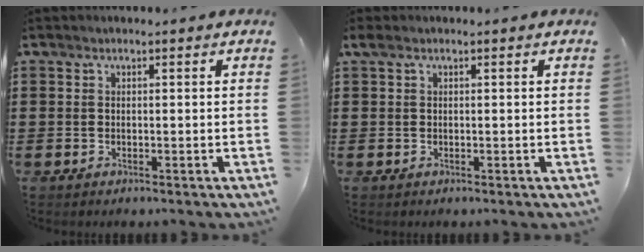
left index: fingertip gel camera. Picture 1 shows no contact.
{"total": 0.7, "force": [0.1, 0.3, 0.6], "torque": [-0.013, 0.003, 0.001]}